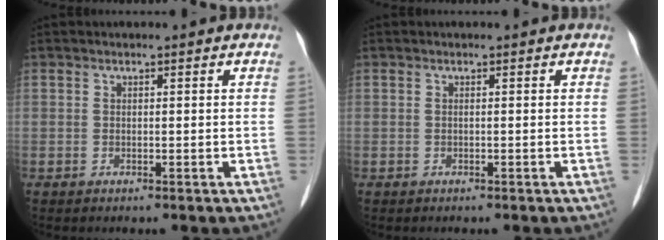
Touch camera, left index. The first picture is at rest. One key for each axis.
{"total": 0.0}